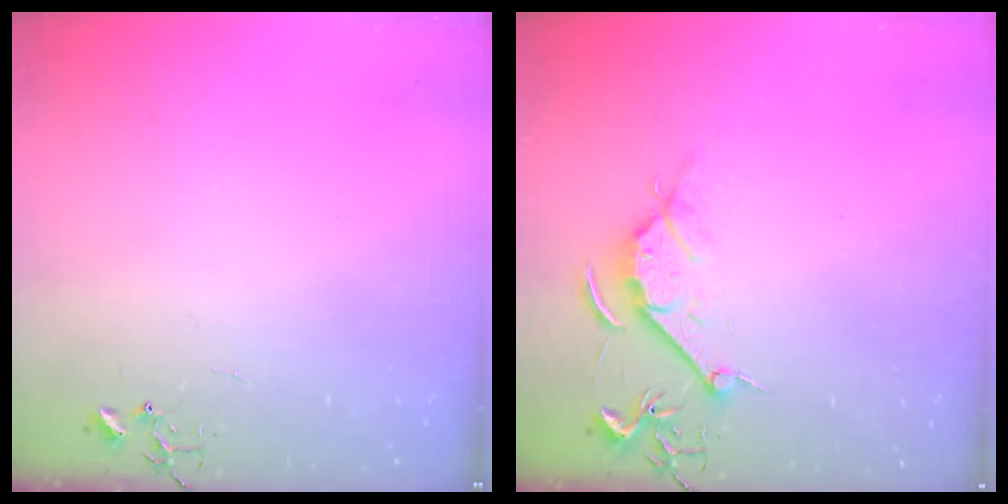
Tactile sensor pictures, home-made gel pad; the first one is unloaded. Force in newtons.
{"total": 8.4, "press": 8.3, "slide": 1.0}